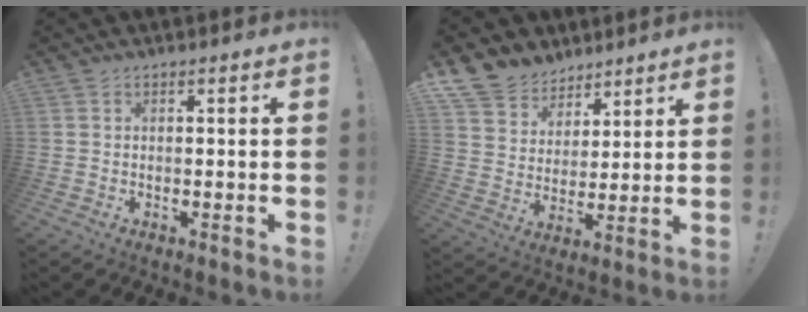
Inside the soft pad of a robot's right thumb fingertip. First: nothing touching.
{"total": 10.4, "force": [7.7, 6.9, 1.3], "torque": [-0.031, -0.060, 0.156]}